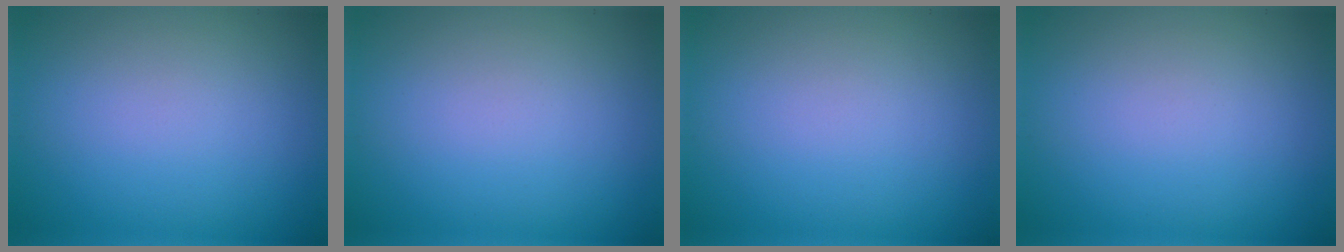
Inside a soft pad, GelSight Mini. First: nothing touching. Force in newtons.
{"total": 0.0}
{"total": 0.0}
{"total": 0.0}